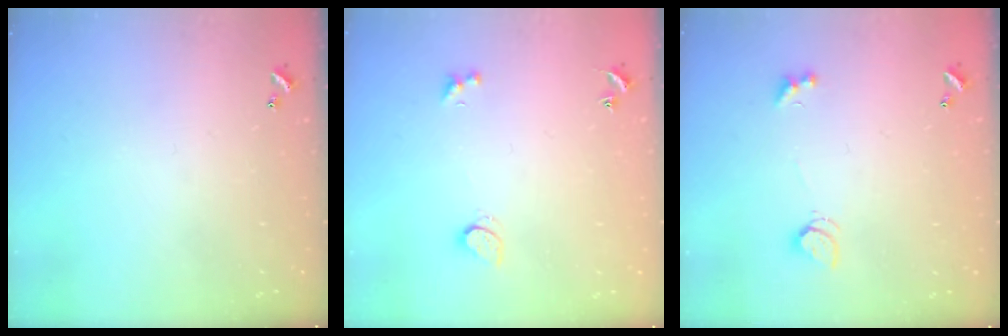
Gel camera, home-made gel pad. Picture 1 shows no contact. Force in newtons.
{"total": 1.8, "press": 1.7, "slide": 0.5}
{"total": 2.5, "press": 2.4, "slide": 0.6}